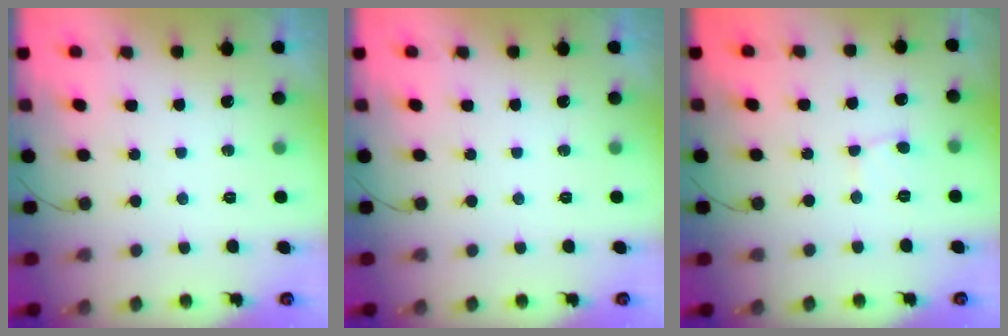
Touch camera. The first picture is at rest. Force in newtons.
{"total": 0.0}
{"total": 2.9, "press": 2.8, "slide": 0.3}